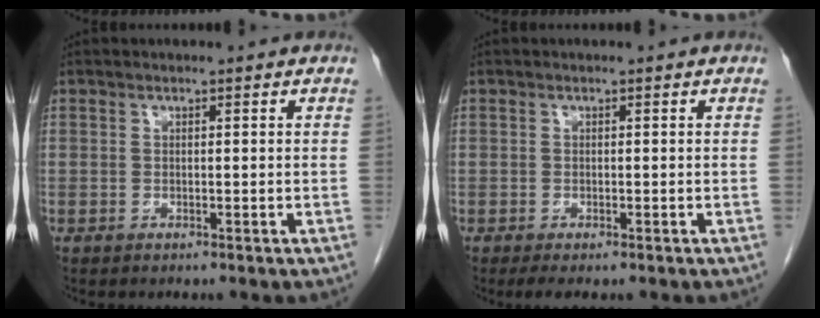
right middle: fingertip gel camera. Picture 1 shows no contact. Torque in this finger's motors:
{"motor_torque": [0.29, -0.07, -0.02, 0.01]}